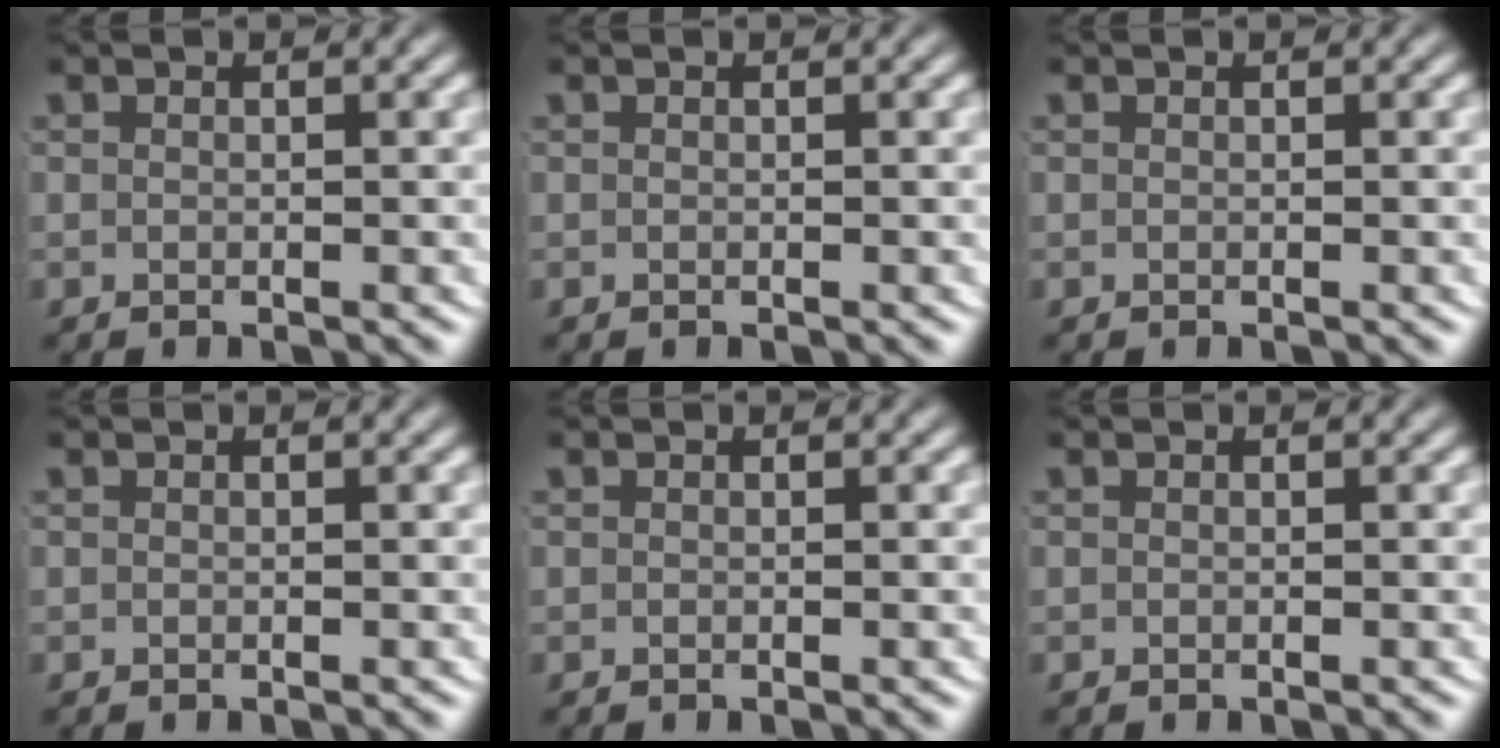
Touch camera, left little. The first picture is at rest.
{"total": 0.0}
{"total": 0.0}
{"total": 0.0}
{"total": 0.0}
{"total": 0.0}